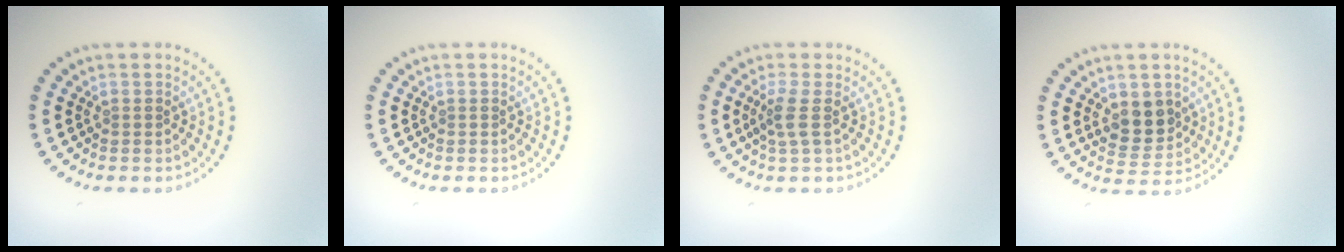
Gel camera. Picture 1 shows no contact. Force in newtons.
{"total": 0.0}
{"total": 1.8, "press": 1.3, "slide": 1.1}
{"total": 3.5, "press": 3.3, "slide": 1.0}